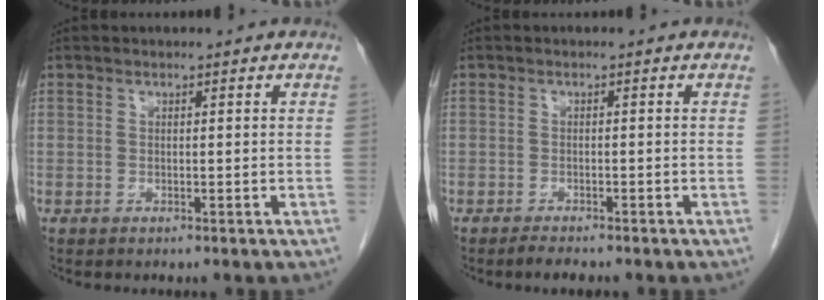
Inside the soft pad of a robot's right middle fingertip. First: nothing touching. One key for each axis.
{"total": 1.7, "fx": -1.5, "fy": 0.2, "fz": 0.7, "tx": -0.023, "ty": -0.007, "tz": -0.023}